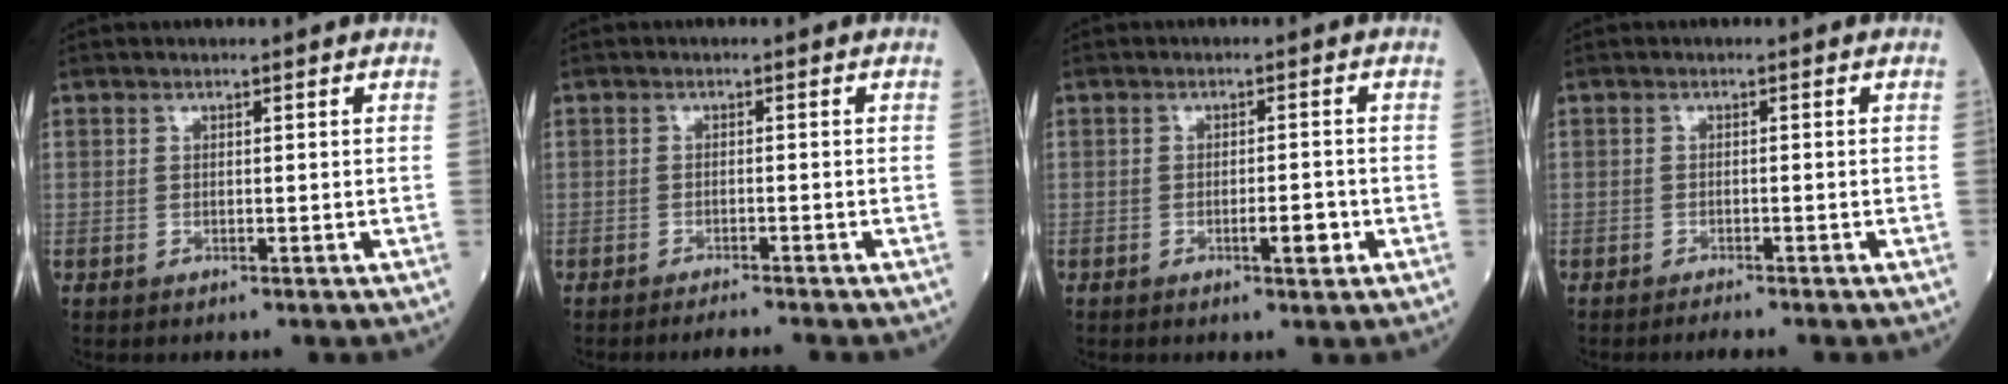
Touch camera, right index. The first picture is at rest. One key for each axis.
{"total": 3.2, "fx": -3.0, "fy": -0.5, "fz": 1.1, "tx": -0.014, "ty": -0.009, "tz": -0.045}
{"total": 3.1, "fx": -1.1, "fy": 0.6, "fz": 2.8, "tx": -0.044, "ty": 0.000, "tz": -0.014}
{"total": 2.4, "fx": -2.2, "fy": -0.2, "fz": 1.1, "tx": -0.014, "ty": -0.002, "tz": -0.031}